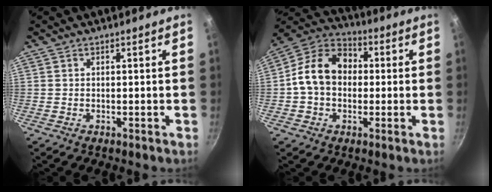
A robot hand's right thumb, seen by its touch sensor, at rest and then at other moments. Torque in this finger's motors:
{"motor_torque": [0.40, 2.15, 0.96, -0.94, 0.39]}